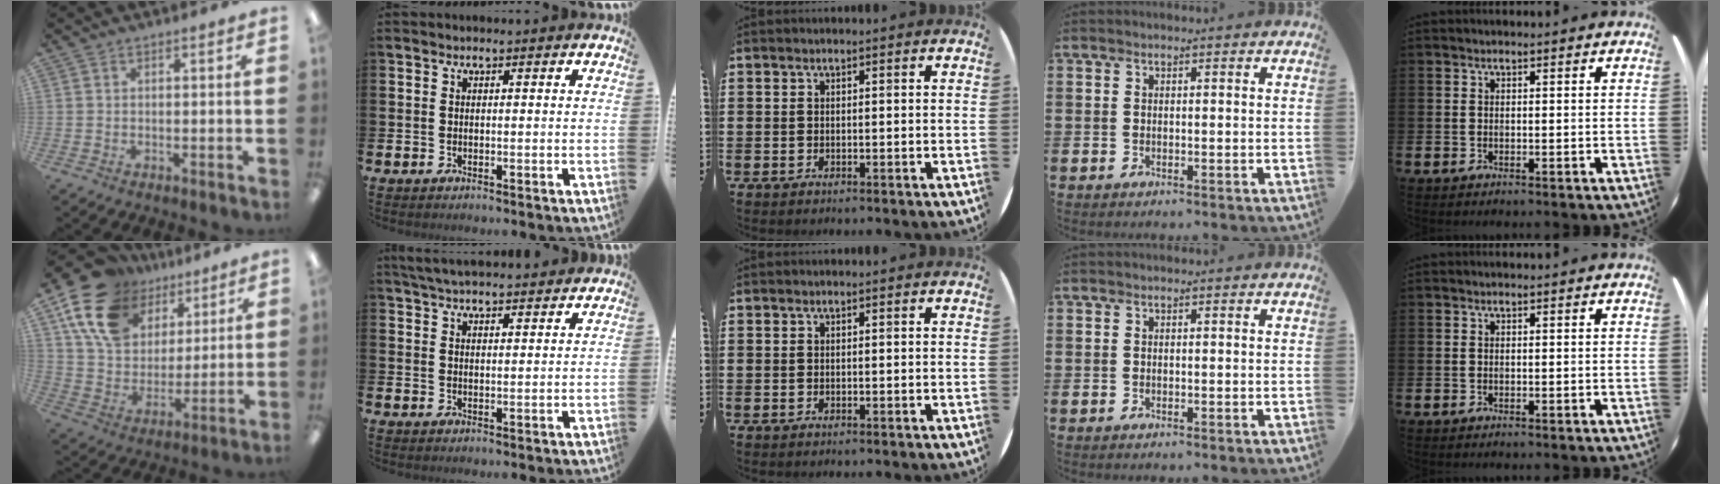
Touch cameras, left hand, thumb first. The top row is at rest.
{"thumb": {"total": 18.3, "force": [10.3, 12.3, 8.7], "torque": [-0.168, -0.039, 0.198]}, "index": {"total": 4.5, "force": [4.4, 0.6, 0.9], "torque": [-0.032, -0.011, 0.084]}}